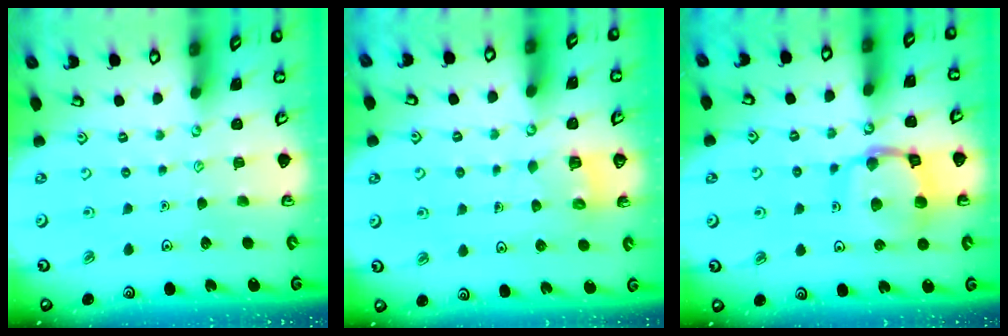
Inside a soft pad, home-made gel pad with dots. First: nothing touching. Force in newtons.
{"total": 2.5, "press": 2.5, "slide": 0.1}
{"total": 14.1, "press": 14.1, "slide": 1.5}